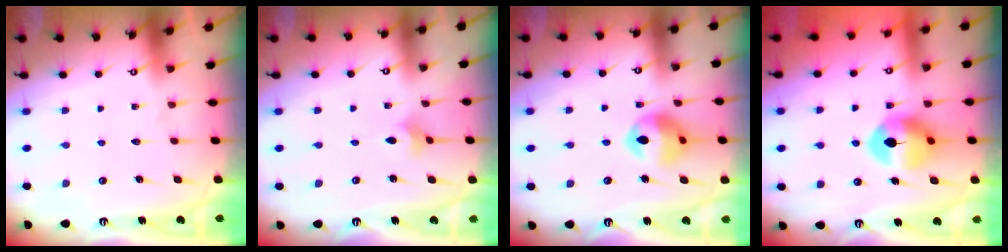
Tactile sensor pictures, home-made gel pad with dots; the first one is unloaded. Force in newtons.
{"total": 2.9, "press": 2.9, "slide": 0.5}
{"total": 13.1, "press": 13.0, "slide": 1.6}
{"total": 10.5, "press": 10.5, "slide": 0.5}